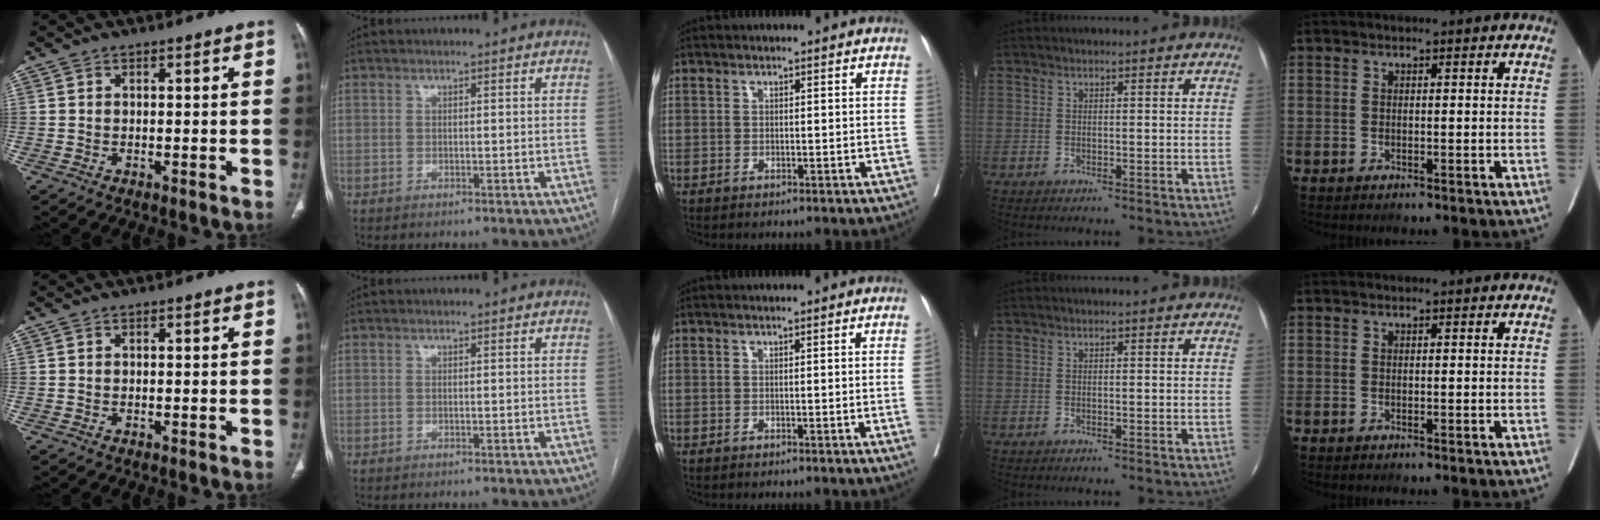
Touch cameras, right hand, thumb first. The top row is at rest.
{"middle": {"total": 1.4, "force": [-0.2, -0.7, 1.3], "torque": [-0.012, 0.000, -0.003]}}